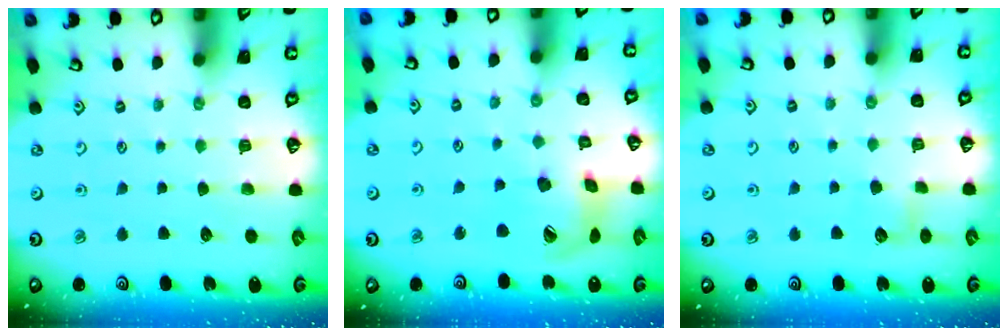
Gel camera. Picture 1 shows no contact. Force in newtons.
{"total": 17.2, "press": 17.0, "slide": 2.8}
{"total": 5.0, "press": 5.0, "slide": 0.6}